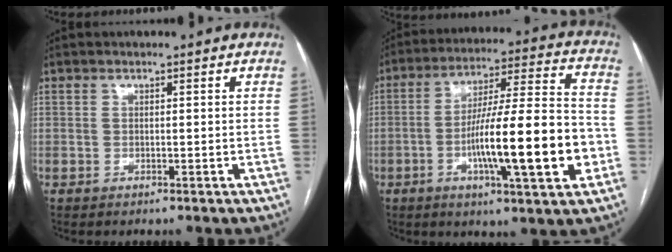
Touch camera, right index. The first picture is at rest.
{"total": 18.2, "force": [-4.7, 1.6, 17.5], "torque": [-0.291, 0.005, -0.070]}